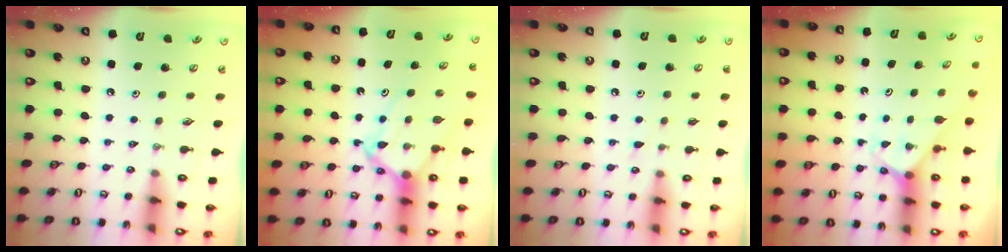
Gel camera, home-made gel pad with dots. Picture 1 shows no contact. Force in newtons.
{"total": 8.2, "press": 8.2, "slide": 0.8}
{"total": 5.4, "press": 5.4, "slide": 0.5}
{"total": 2.3, "press": 2.3, "slide": 0.2}